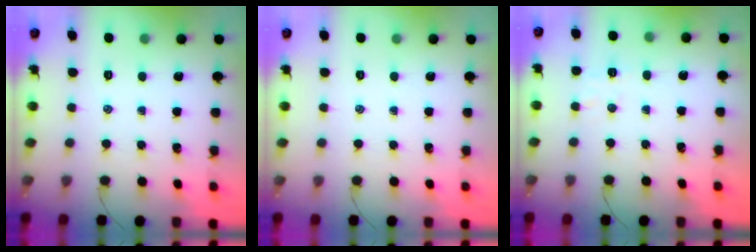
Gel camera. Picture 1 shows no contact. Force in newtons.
{"total": 0.0}
{"total": 5.4, "press": 5.4, "slide": 0.9}